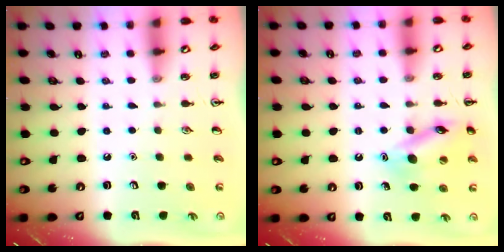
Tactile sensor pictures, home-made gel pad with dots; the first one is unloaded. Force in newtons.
{"total": 13.6, "press": 13.5, "slide": 2.0}